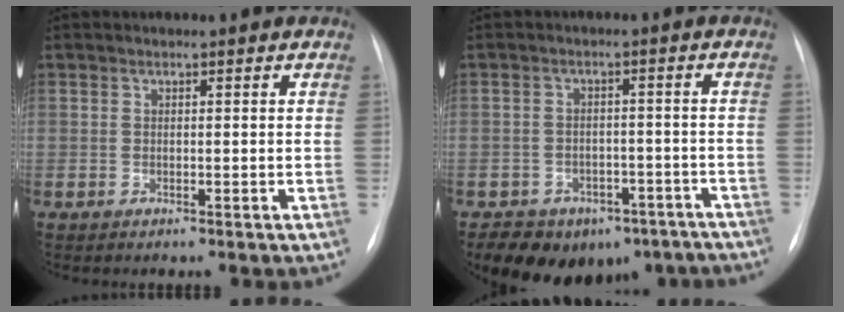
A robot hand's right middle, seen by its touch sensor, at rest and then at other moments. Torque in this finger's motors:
{"motor_torque": [0.84, -1.06, 0.43, 0.09]}